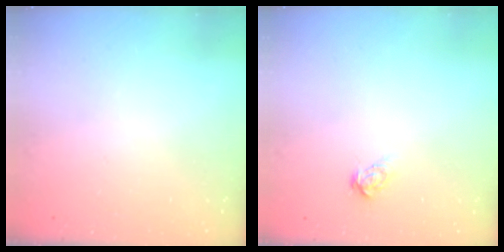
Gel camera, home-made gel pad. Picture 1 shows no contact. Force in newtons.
{"total": 5.4, "press": 5.4, "slide": 0.4}